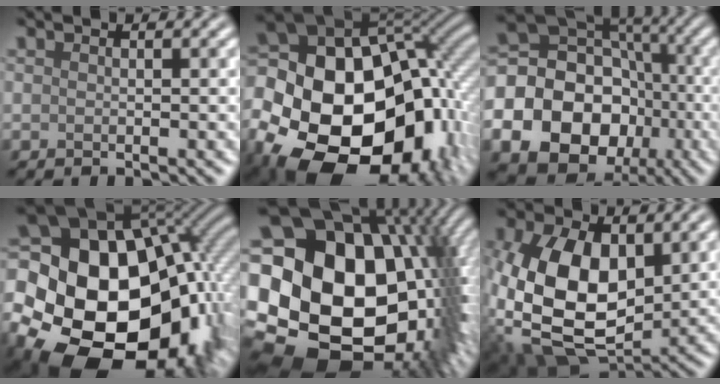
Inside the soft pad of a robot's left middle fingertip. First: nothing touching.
{"total": 22.7, "force": [-6.4, 16.6, 14.0], "torque": [-0.277, -0.030, -0.104]}
{"total": 21.0, "force": [-6.2, 18.3, 8.3], "torque": [-0.186, -0.017, -0.114]}
{"total": 24.4, "force": [-4.7, 18.1, 15.6], "torque": [-0.285, -0.039, -0.112]}
{"total": 23.7, "force": [0.2, 17.8, 15.7], "torque": [-0.286, -0.016, -0.010]}
{"total": 12.1, "force": [0.3, 7.4, 9.6], "torque": [-0.211, -0.007, 0.010]}